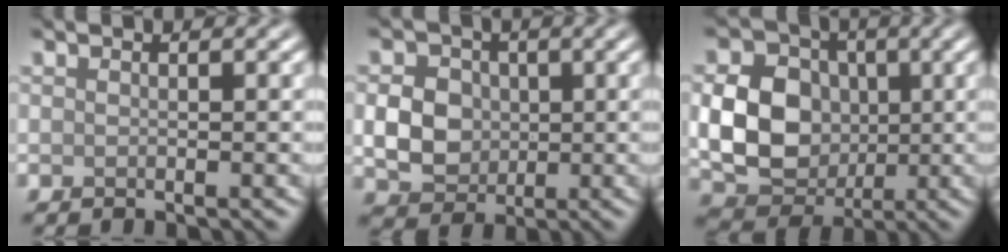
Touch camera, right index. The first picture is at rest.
{"total": 4.5, "force": [0.0, 3.8, 2.4], "torque": [-0.047, 0.001, -0.001]}
{"total": 7.8, "force": [-0.1, 6.2, 4.6], "torque": [-0.094, -0.004, -0.002]}